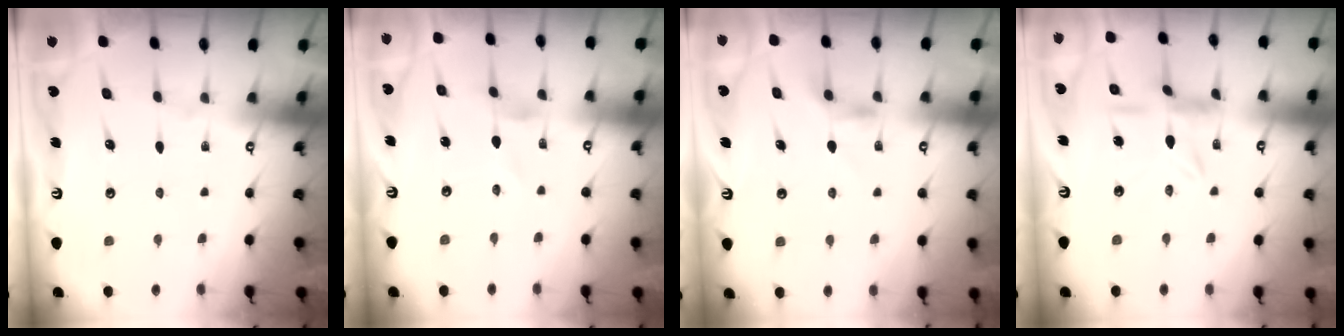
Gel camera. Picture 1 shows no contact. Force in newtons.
{"total": 0.0}
{"total": 3.0, "press": 2.9, "slide": 0.5}
{"total": 4.8, "press": 4.7, "slide": 0.4}